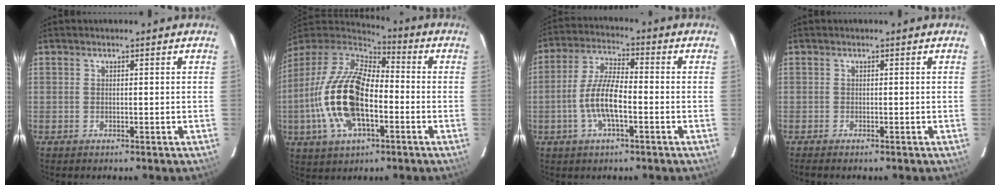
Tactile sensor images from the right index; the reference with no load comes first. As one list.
[{"total": 20.1, "force": [-4.5, 9.8, 16.9], "torque": [-0.359, -0.007, -0.086]}, {"total": 9.1, "force": [-2.8, 2.6, 8.2], "torque": [-0.170, 0.004, -0.054]}, {"total": 1.2, "force": [-1.0, 0.2, 0.6], "torque": [-0.017, -0.002, -0.018]}]